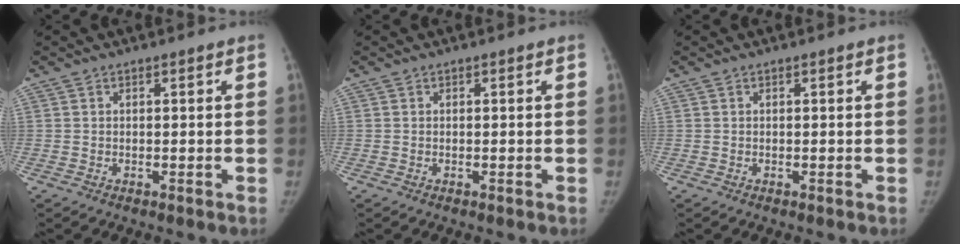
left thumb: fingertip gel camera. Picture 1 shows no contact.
{"total": 0.0}
{"total": 0.0}